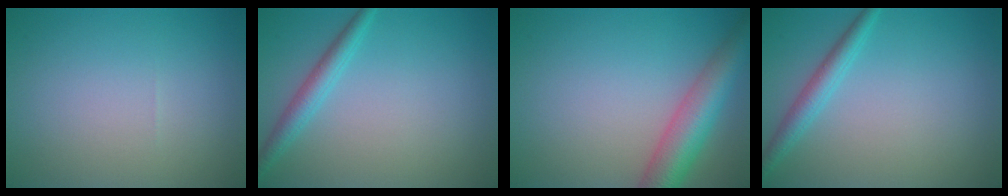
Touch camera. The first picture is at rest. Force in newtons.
{"total": 2.3, "press": 2.3, "slide": 0.1}
{"total": 6.0, "press": 6.0, "slide": 0.2}
{"total": 2.3, "press": 2.3, "slide": 0.1}